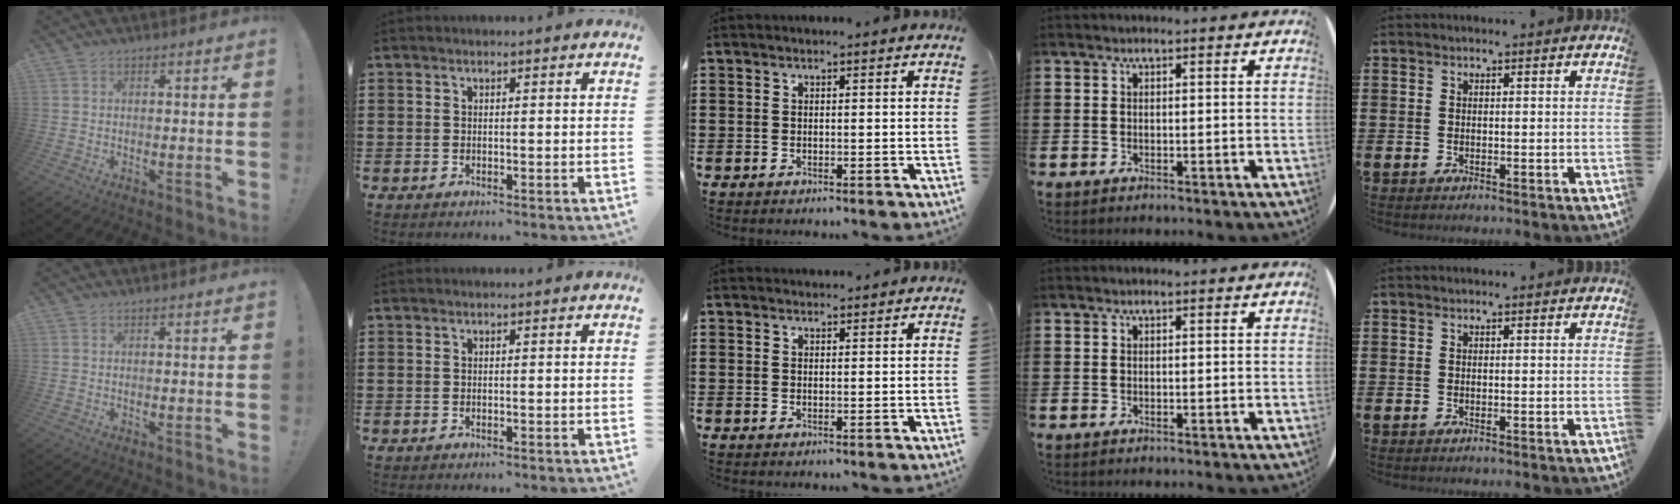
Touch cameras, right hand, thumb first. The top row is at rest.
{"middle": {"total": 1.0, "force": [1.0, 0.2, 0.0], "torque": [0.006, -0.002, 0.018]}}